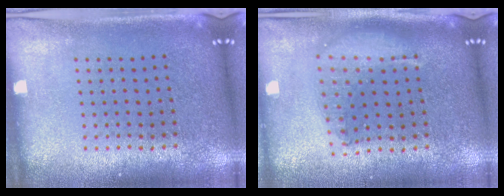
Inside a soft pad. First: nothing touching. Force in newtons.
{"total": 1.8, "press": 1.5, "slide": 0.9}